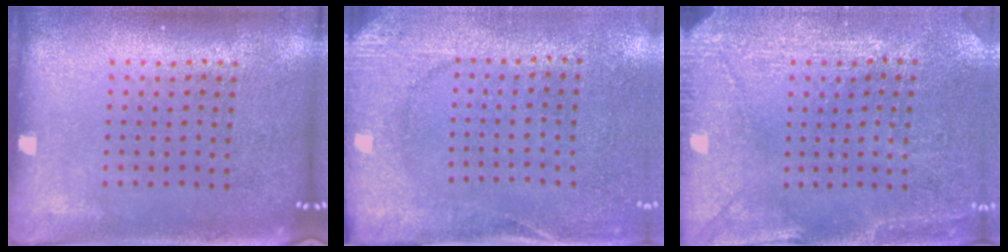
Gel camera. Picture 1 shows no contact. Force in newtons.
{"total": 2.6, "press": 2.2, "slide": 1.4}
{"total": 2.8, "press": 2.7, "slide": 0.9}